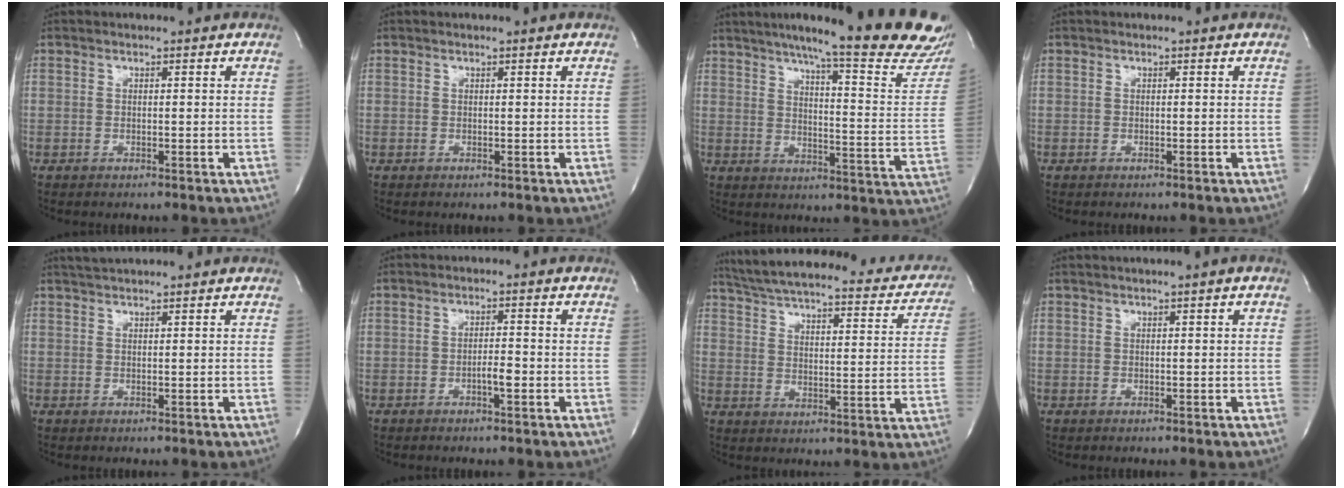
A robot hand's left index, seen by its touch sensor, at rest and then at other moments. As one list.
[{"total": 0.0}, {"total": 27.3, "force": [22.5, 1.7, 15.3], "torque": [-0.200, -0.078, 0.273]}, {"total": 0.0}, {"total": 2.8, "force": [2.6, -0.3, 1.1], "torque": [-0.014, 0.020, 0.046]}, {"total": 2.2, "force": [-1.4, 0.2, 1.7], "torque": [-0.028, -0.005, -0.024]}, {"total": 27.6, "force": [24.1, 5.9, 12.1], "torque": [-0.190, -0.034, 0.295]}, {"total": 0.9, "force": [0.1, -0.4, 0.8], "torque": [-0.019, -0.003, 0.006]}]